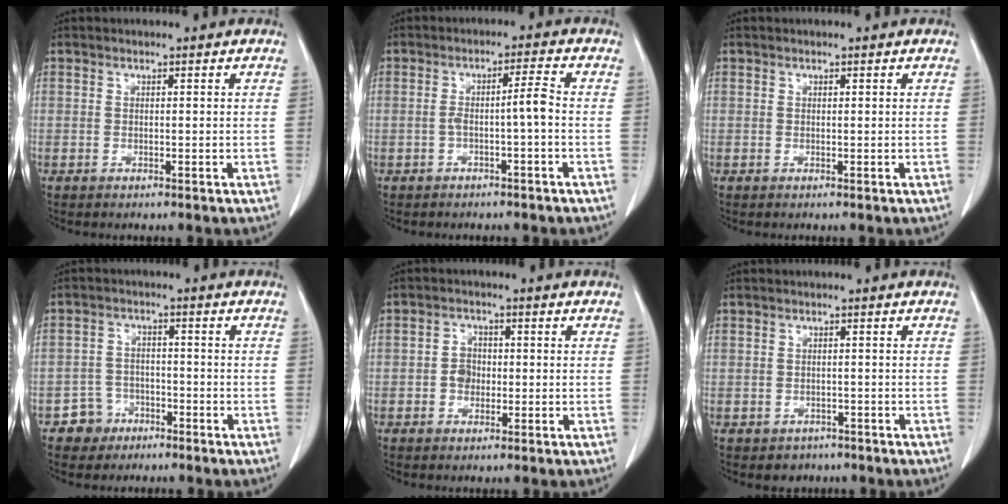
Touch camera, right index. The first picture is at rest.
{"total": 3.6, "force": [-0.9, -0.1, 3.5], "torque": [-0.061, 0.014, -0.013]}
{"total": 0.0}
{"total": 4.4, "force": [-2.7, 3.5, 0.0], "torque": [0.006, 0.015, -0.044]}
{"total": 2.9, "force": [-0.5, 2.4, 1.6], "torque": [-0.026, 0.008, -0.011]}
{"total": 2.4, "force": [-1.5, 1.9, 0.0], "torque": [-0.004, 0.008, -0.019]}